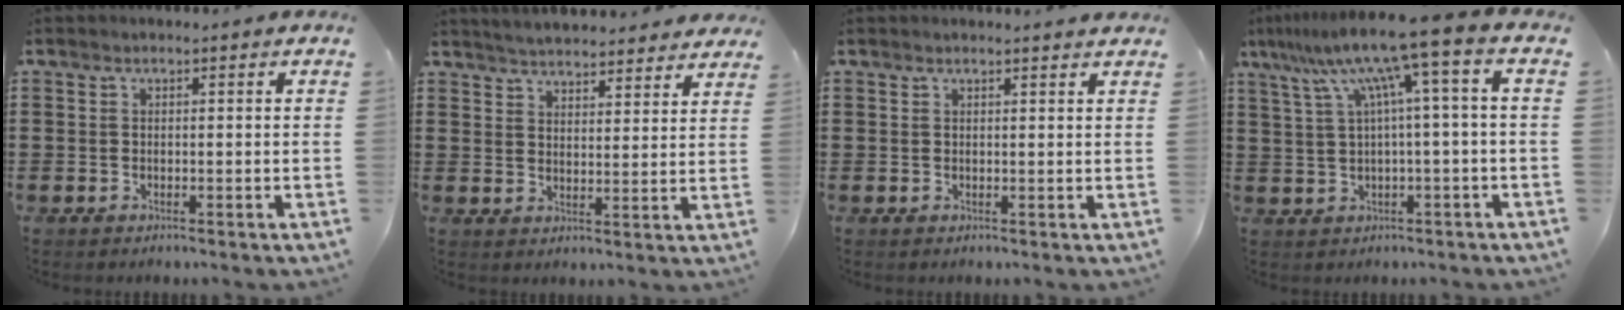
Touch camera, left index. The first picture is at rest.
{"total": 4.3, "force": [4.3, 0.1, 0.2], "torque": [-0.020, -0.019, 0.078]}
{"total": 1.2, "force": [1.2, -0.2, 0.3], "torque": [-0.007, -0.003, 0.024]}
{"total": 7.8, "force": [2.9, -1.1, 7.2], "torque": [-0.149, -0.024, 0.039]}